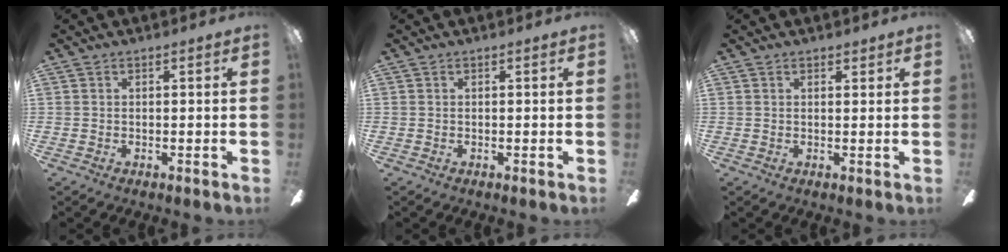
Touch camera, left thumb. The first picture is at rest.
{"total": 0.0}
{"total": 1.2, "force": [1.0, 0.7, 0.2], "torque": [0.004, -0.002, 0.016]}